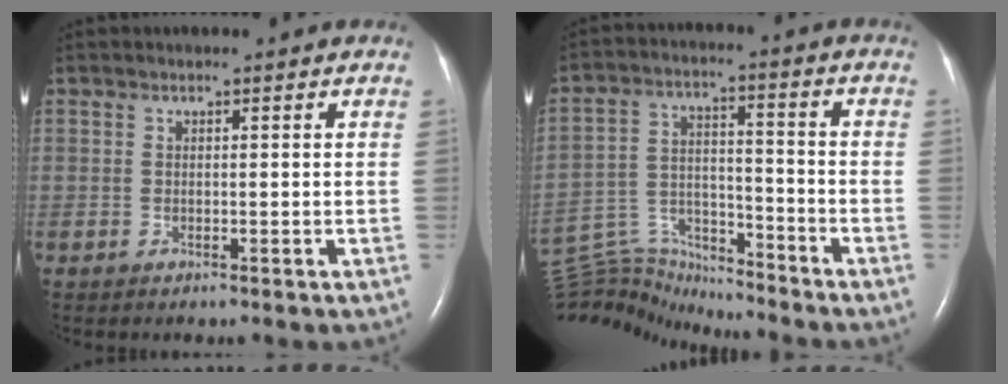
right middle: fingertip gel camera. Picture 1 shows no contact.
{"total": 15.7, "force": [-15.4, 2.1, 2.4], "torque": [-0.063, 0.027, -0.260]}